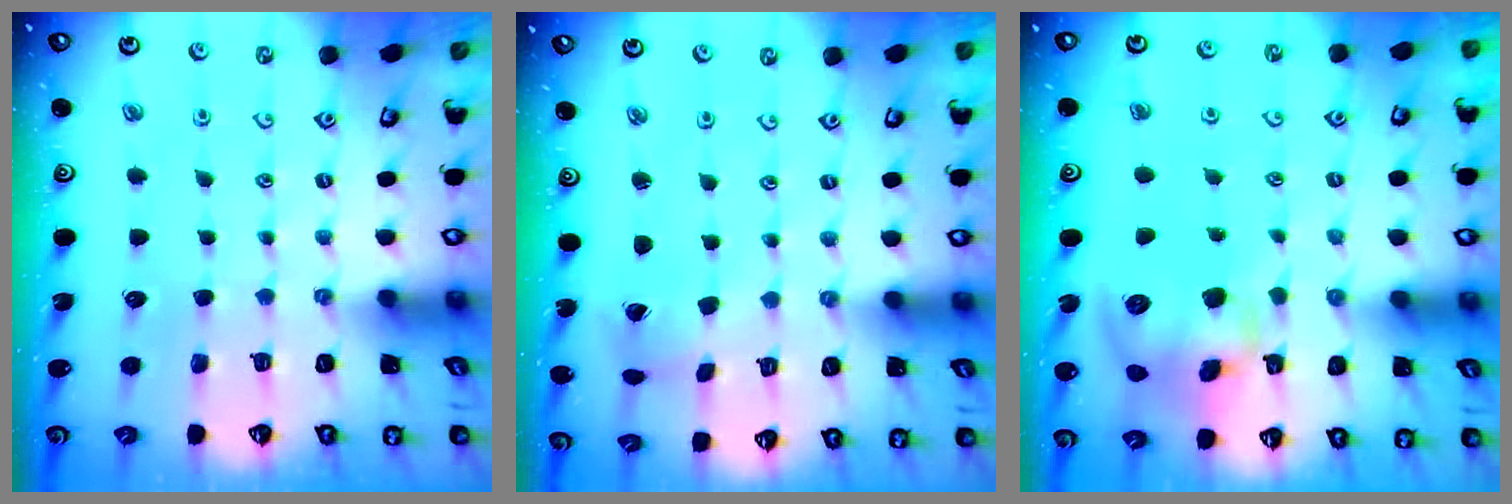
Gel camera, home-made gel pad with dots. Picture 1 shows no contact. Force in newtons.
{"total": 1.2, "press": 1.2, "slide": 0.1}
{"total": 12.8, "press": 12.5, "slide": 2.6}